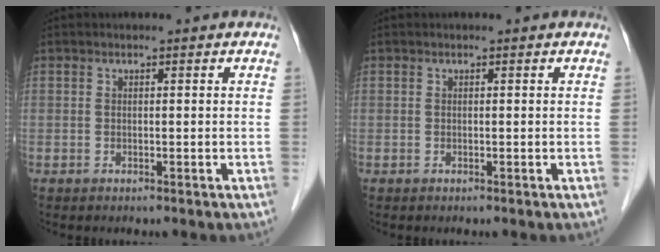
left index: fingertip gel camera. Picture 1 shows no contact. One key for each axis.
{"total": 0.0}